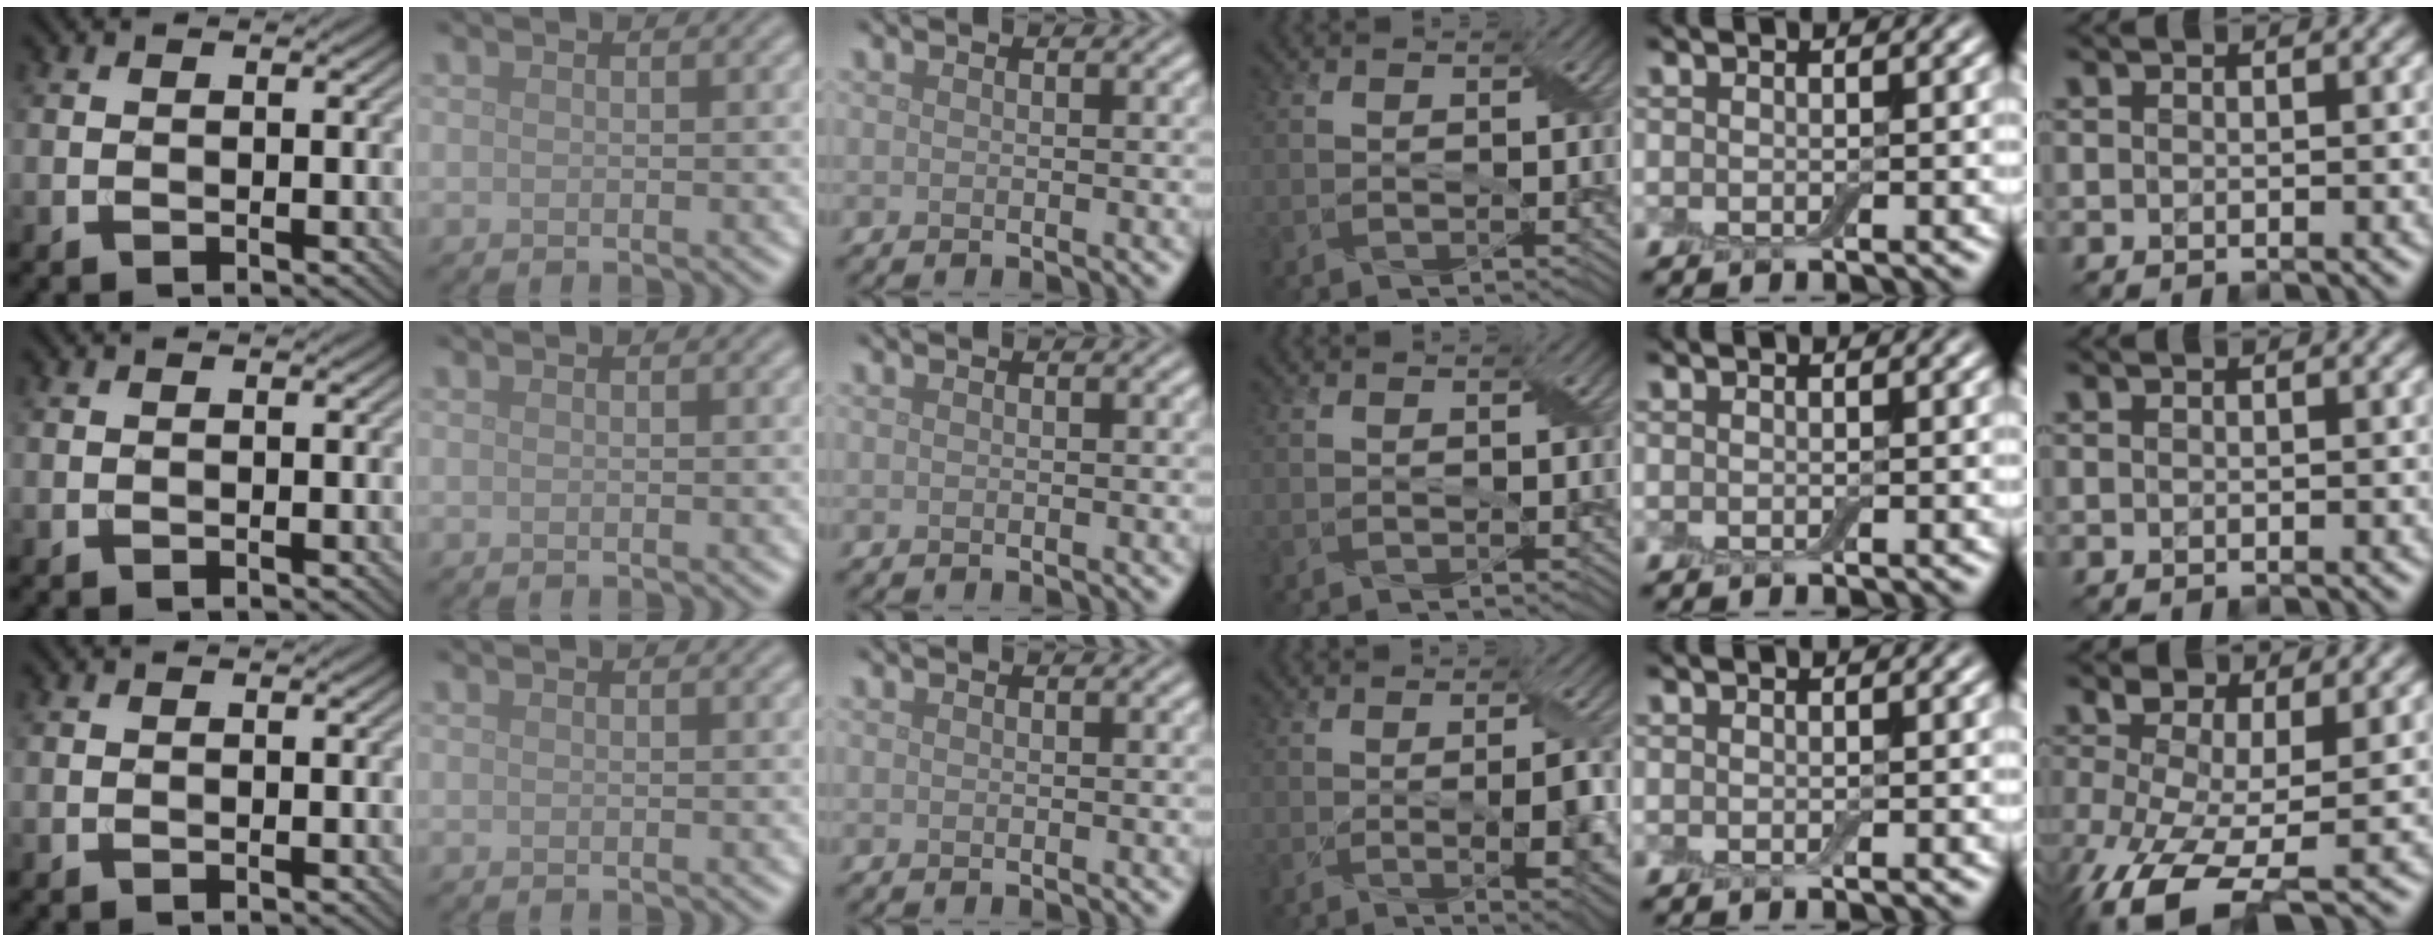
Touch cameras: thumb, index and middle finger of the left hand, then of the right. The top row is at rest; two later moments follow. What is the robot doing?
{"motion": "peel", "object": "aluminum foil"}